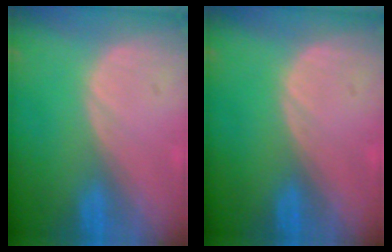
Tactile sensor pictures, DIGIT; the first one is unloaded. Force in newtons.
{"total": 0.0}